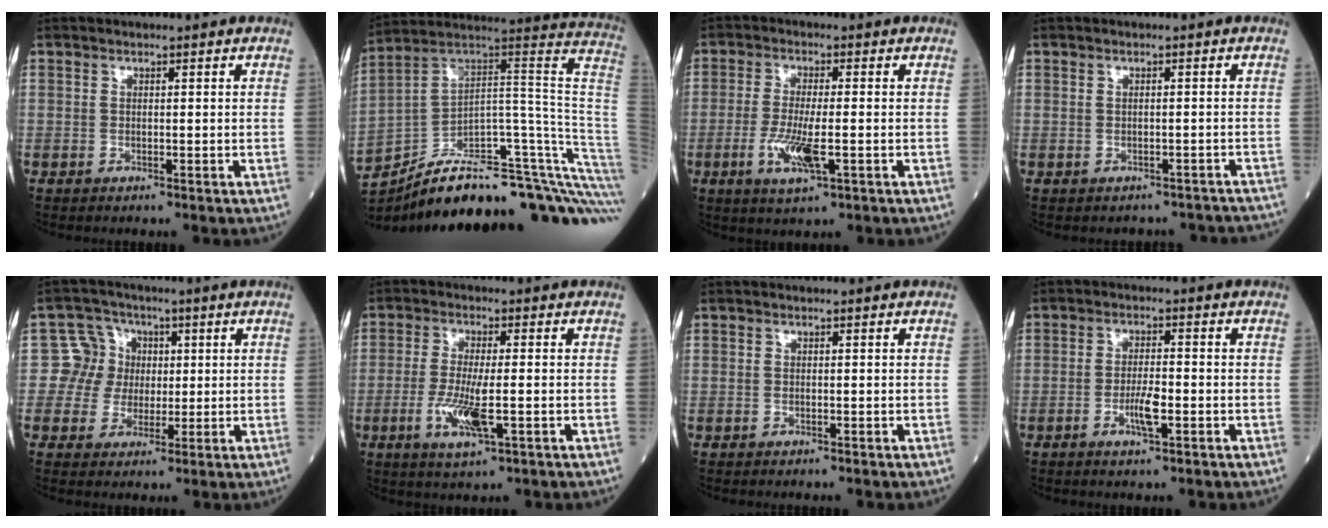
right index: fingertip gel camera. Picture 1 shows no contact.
{"total": 31.9, "force": [-24.8, 5.0, 19.5], "torque": [-0.179, 0.026, -0.345]}
{"total": 6.4, "force": [-2.0, 1.0, 6.0], "torque": [-0.132, -0.014, -0.034]}
{"total": 6.7, "force": [-6.0, 2.7, 1.3], "torque": [-0.008, 0.015, -0.058]}
{"total": 6.0, "force": [0.6, 5.9, 0.3], "torque": [0.007, 0.022, 0.009]}
{"total": 6.7, "force": [-2.0, 1.1, 6.4], "torque": [-0.138, -0.016, -0.033]}
{"total": 0.0}
{"total": 3.8, "force": [-1.4, 0.7, 3.5], "torque": [-0.068, 0.000, -0.025]}